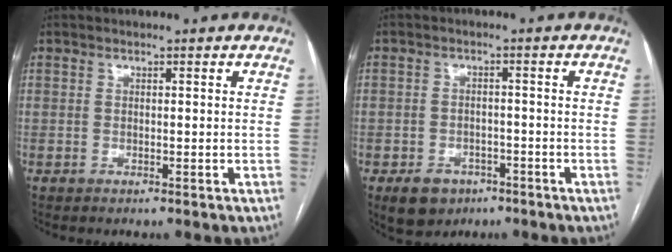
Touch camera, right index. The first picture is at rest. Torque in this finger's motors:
{"motor_torque": [-0.17, -0.24, -0.34, -0.11]}